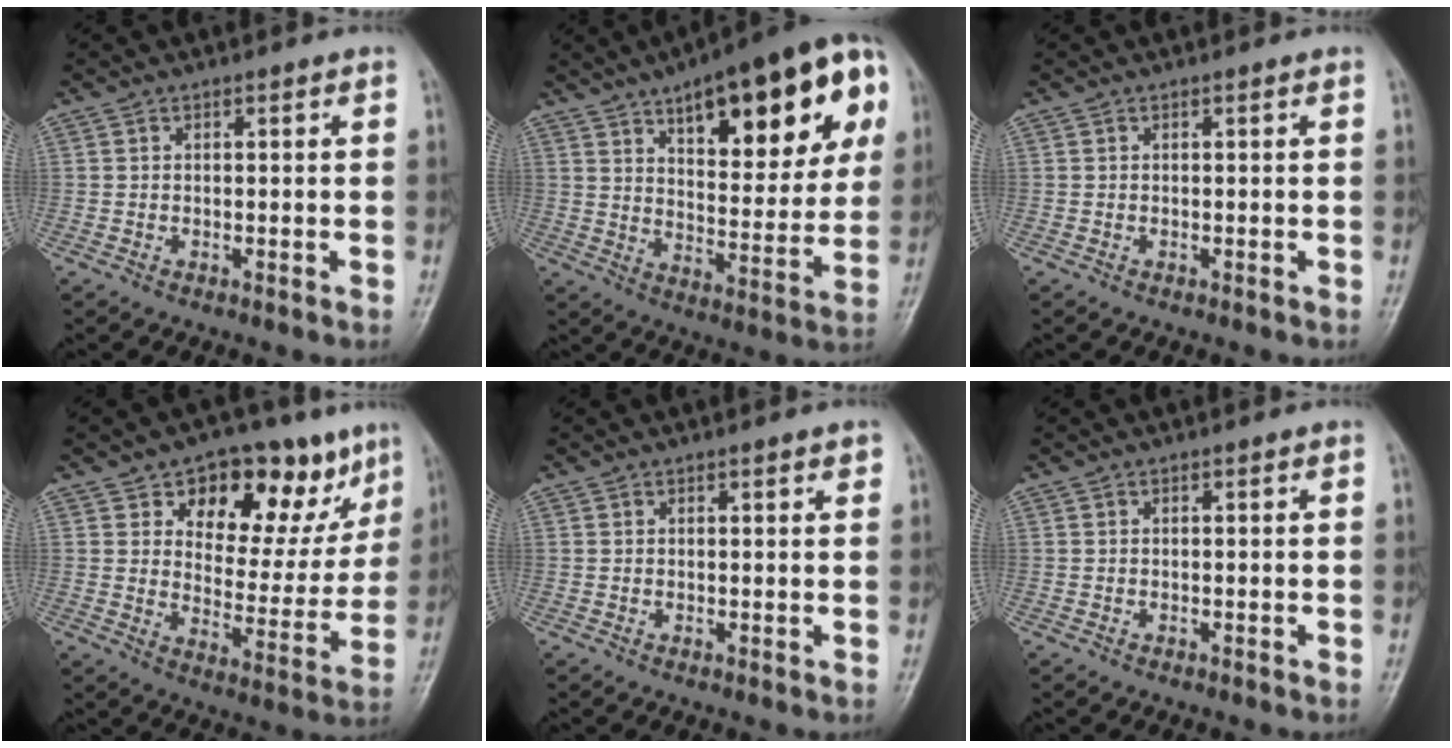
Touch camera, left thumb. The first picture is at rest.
{"total": 26.0, "force": [11.7, 9.9, 21.1], "torque": [-0.255, -0.021, 0.166]}
{"total": 0.0}
{"total": 18.2, "force": [10.3, 10.0, 11.1], "torque": [-0.079, -0.040, 0.150]}
{"total": 1.8, "force": [1.1, 0.5, 1.3], "torque": [-0.014, -0.003, 0.013]}
{"total": 0.0}